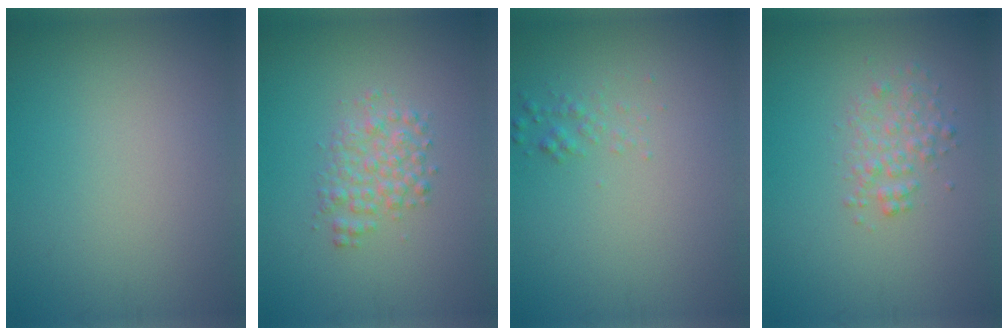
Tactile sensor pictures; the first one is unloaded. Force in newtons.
{"total": 2.6, "press": 2.6, "slide": 0.0}
{"total": 1.0, "press": 1.0, "slide": 0.0}
{"total": 2.0, "press": 2.0, "slide": 0.1}